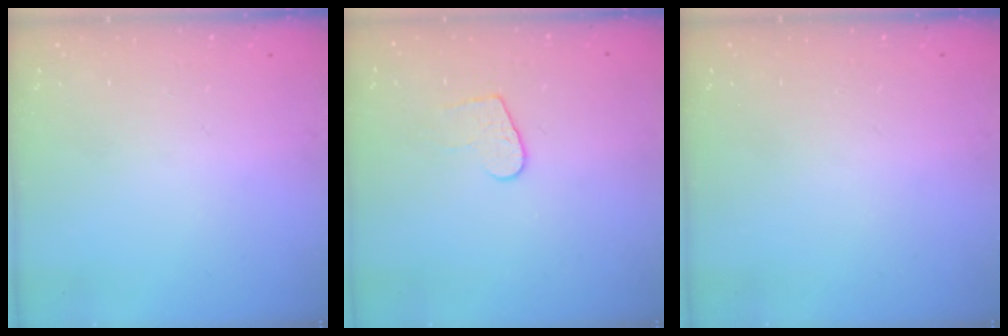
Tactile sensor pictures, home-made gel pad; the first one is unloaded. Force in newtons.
{"total": 6.7, "press": 6.7, "slide": 0.4}
{"total": 0.0}